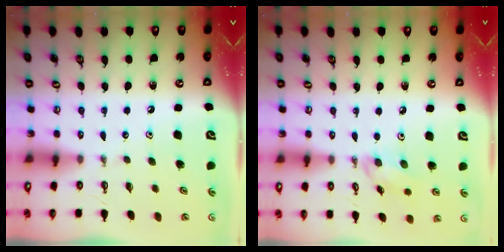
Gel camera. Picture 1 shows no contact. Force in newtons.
{"total": 6.4, "press": 6.2, "slide": 1.6}